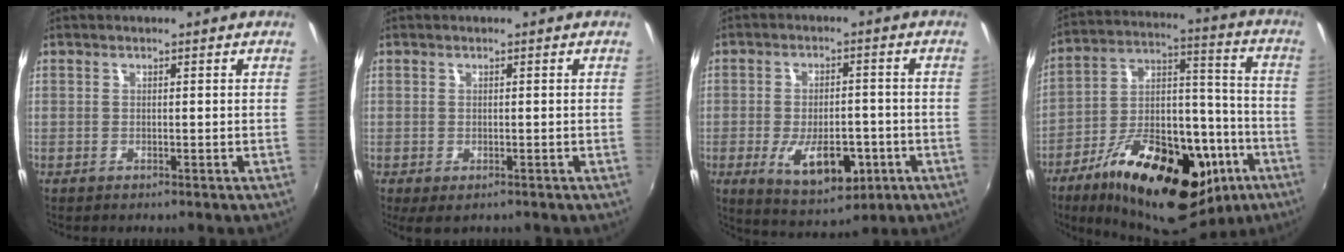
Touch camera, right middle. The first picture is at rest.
{"total": 2.5, "force": [-1.3, 1.3, 1.6], "torque": [-0.030, -0.012, -0.017]}
{"total": 11.7, "force": [-4.1, 6.0, 9.1], "torque": [-0.172, -0.015, -0.050]}
{"total": 28.8, "force": [-15.8, 13.6, 19.9], "torque": [-0.324, 0.008, -0.232]}